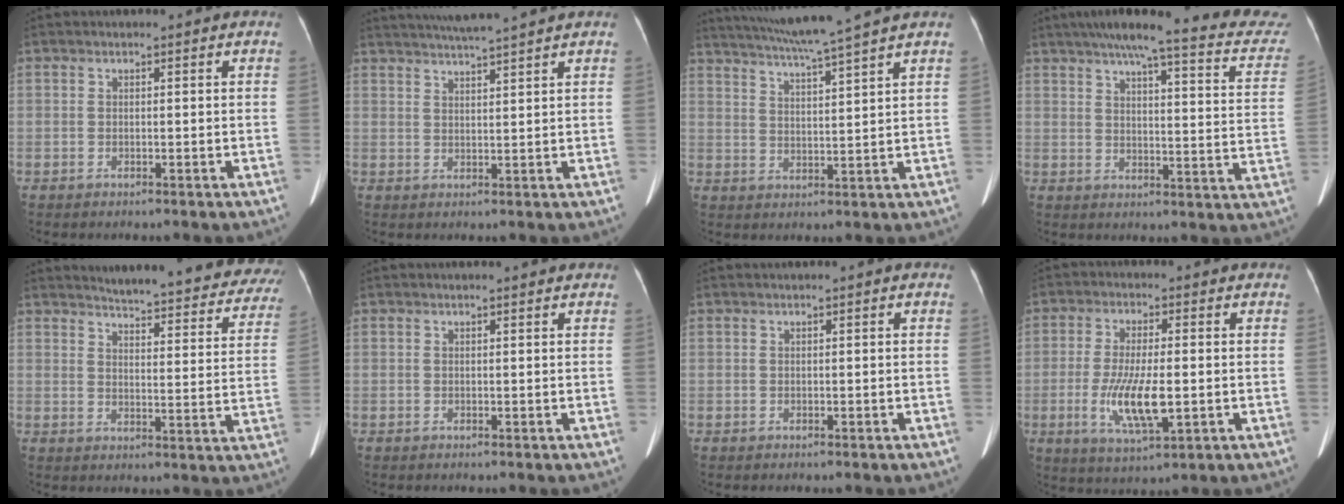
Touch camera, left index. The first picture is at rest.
{"total": 7.4, "force": [6.6, -1.5, 3.0], "torque": [-0.051, 0.012, 0.101]}
{"total": 11.1, "force": [9.5, -2.2, 5.3], "torque": [-0.097, 0.001, 0.149]}
{"total": 24.3, "force": [21.2, 2.7, 11.6], "torque": [-0.158, -0.029, 0.246]}
{"total": 25.7, "force": [23.7, 4.4, 8.7], "torque": [-0.110, -0.072, 0.269]}
{"total": 1.3, "force": [1.2, 0.0, 0.6], "torque": [-0.011, 0.012, 0.017]}
{"total": 0.0}
{"total": 8.7, "force": [-1.6, 2.0, 8.3], "torque": [-0.170, -0.016, -0.026]}